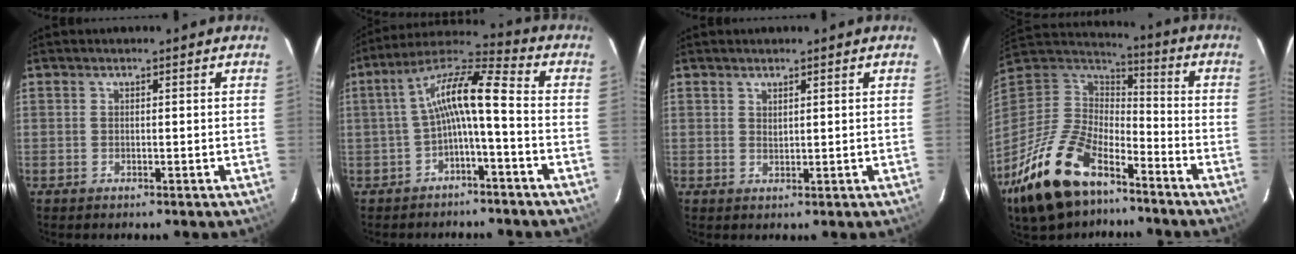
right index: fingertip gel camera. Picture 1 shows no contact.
{"total": 9.6, "force": [-1.8, 1.5, 9.4], "torque": [-0.195, 0.025, -0.035]}
{"total": 1.2, "force": [1.0, 0.4, 0.5], "torque": [-0.006, 0.000, 0.019]}
{"total": 22.8, "force": [-14.3, 11.5, 13.6], "torque": [-0.299, -0.017, -0.254]}